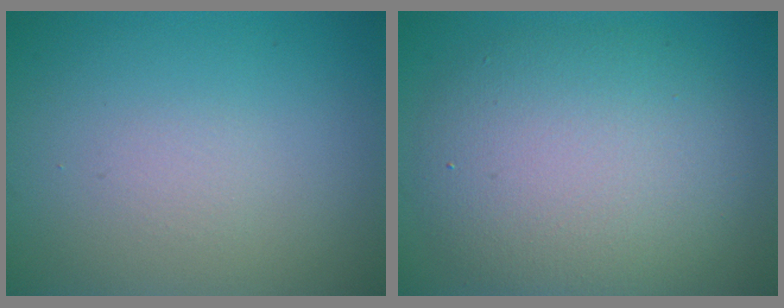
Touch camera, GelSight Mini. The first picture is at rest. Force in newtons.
{"total": 8.1, "press": 8.1, "slide": 0.4}